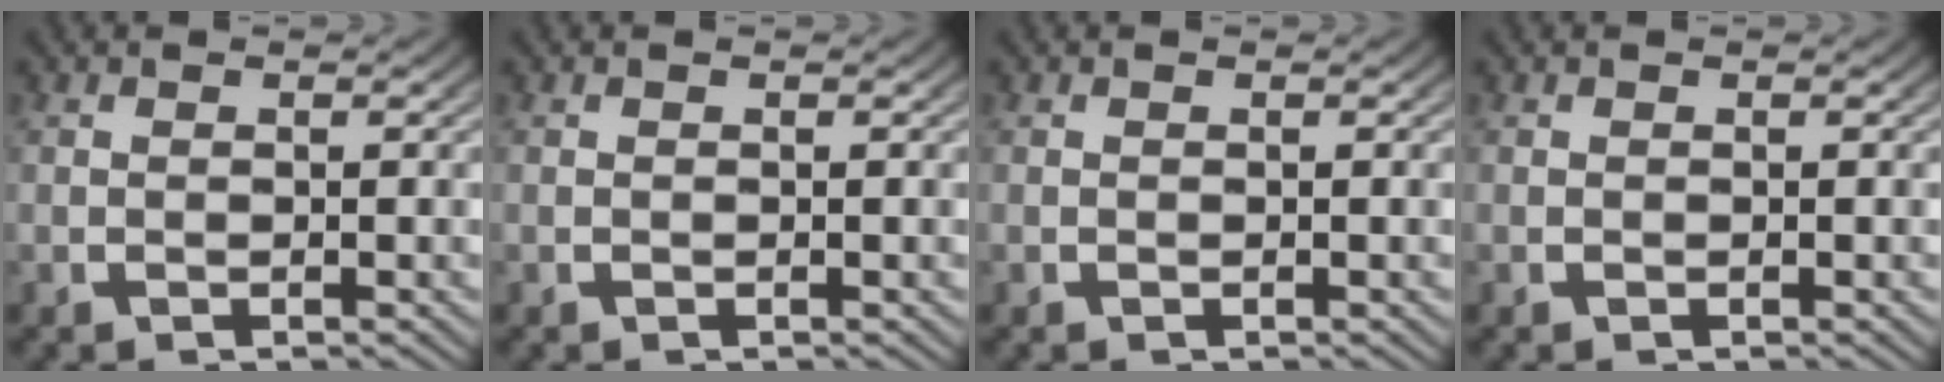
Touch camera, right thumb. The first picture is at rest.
{"total": 0.0}
{"total": 0.0}
{"total": 0.0}